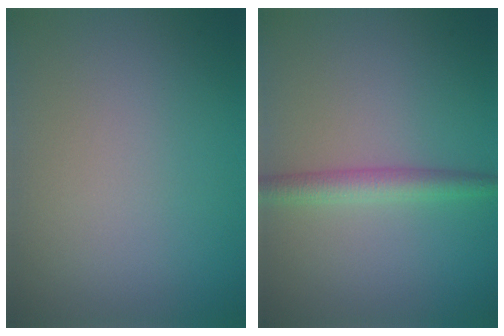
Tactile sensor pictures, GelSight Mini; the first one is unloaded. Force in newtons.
{"total": 2.5, "press": 2.5, "slide": 0.1}